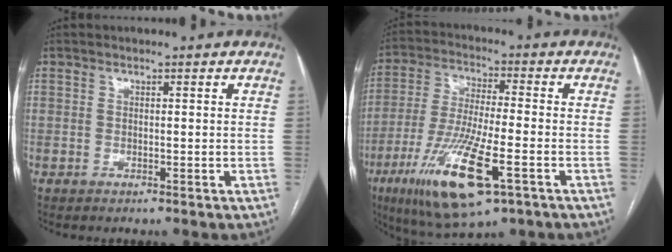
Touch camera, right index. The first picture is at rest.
{"total": 16.0, "force": [-7.2, 2.8, 14.1], "torque": [-0.293, -0.034, -0.121]}